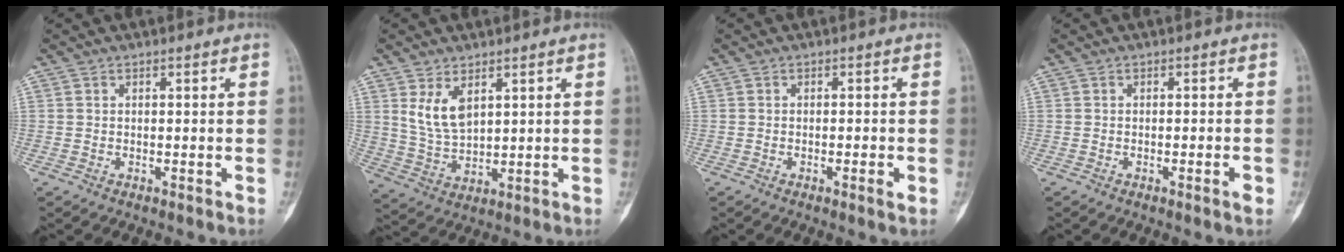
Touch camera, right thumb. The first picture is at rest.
{"total": 7.2, "force": [3.3, 3.9, 5.1], "torque": [-0.089, -0.021, 0.078]}
{"total": 2.0, "force": [-0.6, 0.4, 1.8], "torque": [-0.031, 0.000, -0.009]}
{"total": 1.9, "force": [-0.8, 0.2, 1.7], "torque": [-0.028, 0.001, -0.010]}